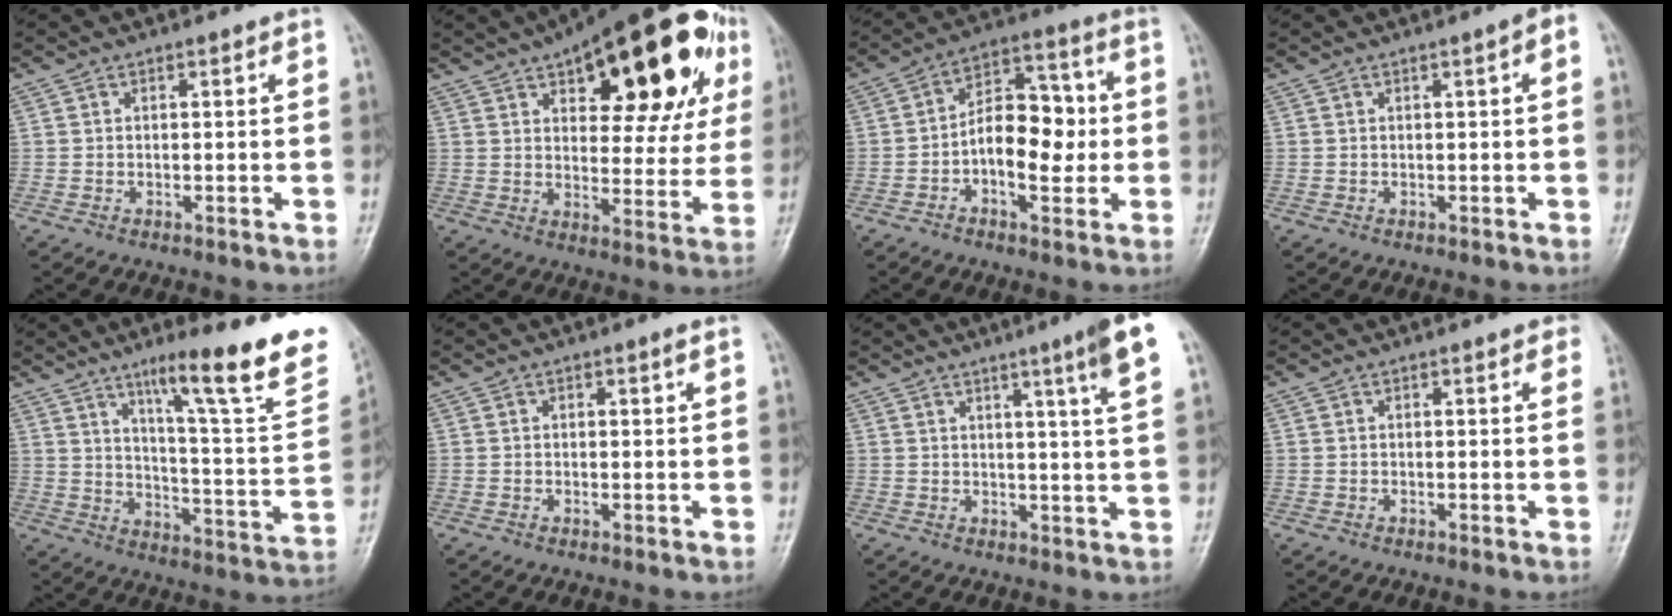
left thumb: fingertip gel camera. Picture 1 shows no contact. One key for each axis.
{"total": 27.8, "fx": 13.0, "fy": 11.9, "fz": 21.6, "tx": -0.264, "ty": 0.002, "tz": 0.181}
{"total": 12.0, "fx": -1.3, "fy": 6.9, "fz": 9.7, "tx": -0.128, "ty": 0.035, "tz": -0.030}
{"total": 2.2, "fx": 0.4, "fy": 0.4, "fz": 2.1, "tx": -0.025, "ty": 0.007, "tz": 0.001}
{"total": 23.5, "fx": 14.7, "fy": 3.5, "fz": 18.0, "tx": -0.229, "ty": -0.065, "tz": 0.219}
{"total": 1.0, "fx": 0.3, "fy": 0.4, "fz": 0.9, "tx": -0.009, "ty": 0.002, "tz": 0.005}
{"total": 8.3, "fx": 4.4, "fy": -0.5, "fz": 7.0, "tx": -0.100, "ty": -0.021, "tz": 0.058}
{"total": 2.2, "fx": 1.3, "fy": 0.7, "fz": 1.6, "tx": -0.009, "ty": 0.004, "tz": 0.011}